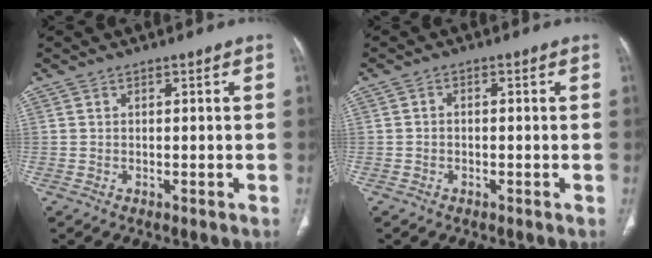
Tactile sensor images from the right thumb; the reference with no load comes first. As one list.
[{"total": 0.9, "force": [-0.3, 0.6, 0.6], "torque": [-0.007, 0.004, -0.009]}]